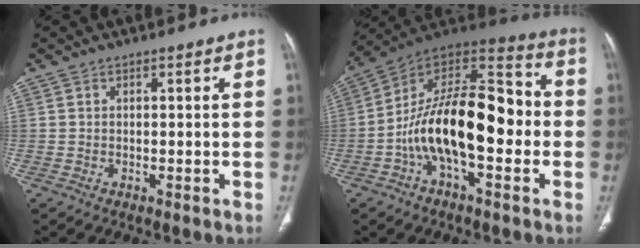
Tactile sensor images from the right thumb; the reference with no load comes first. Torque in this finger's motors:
{"motor_torque": [2.50, 2.51, 1.54, -1.23, 0.54]}